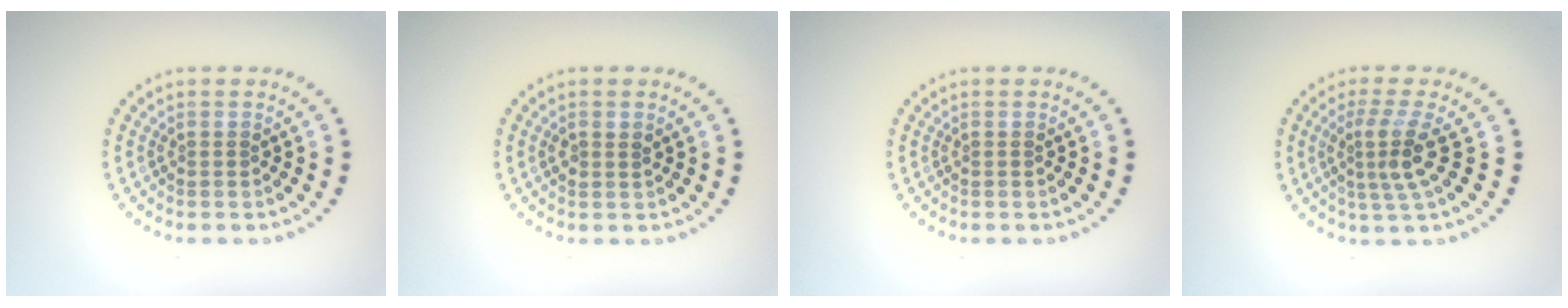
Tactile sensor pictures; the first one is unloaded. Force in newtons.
{"total": 1.0, "press": 0.9, "slide": 0.4}
{"total": 0.0}
{"total": 3.2, "press": 2.2, "slide": 2.3}